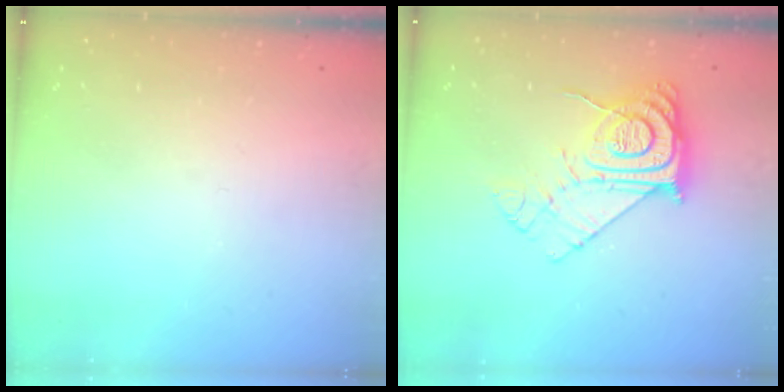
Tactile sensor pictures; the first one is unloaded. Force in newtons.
{"total": 15.1, "press": 15.0, "slide": 1.6}